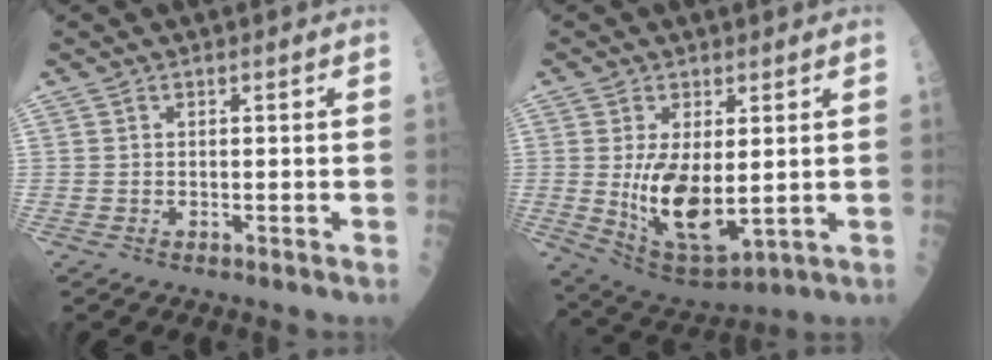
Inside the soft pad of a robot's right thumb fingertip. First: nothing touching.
{"total": 12.6, "force": [0.0, 6.0, 11.1], "torque": [-0.193, -0.024, 0.022]}